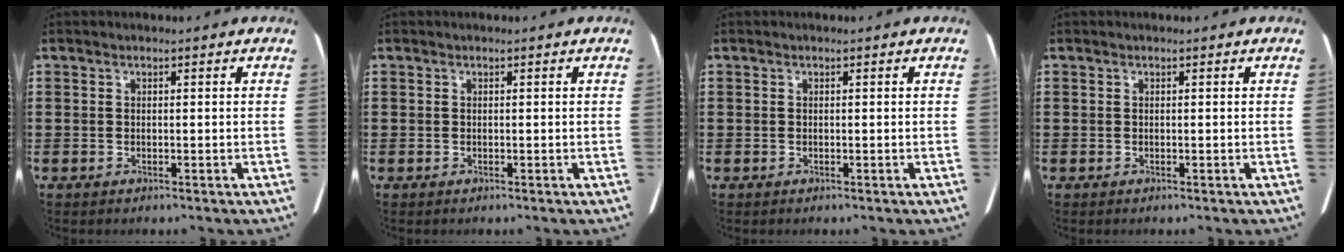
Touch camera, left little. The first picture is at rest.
{"total": 0.0}
{"total": 0.0}
{"total": 0.0}